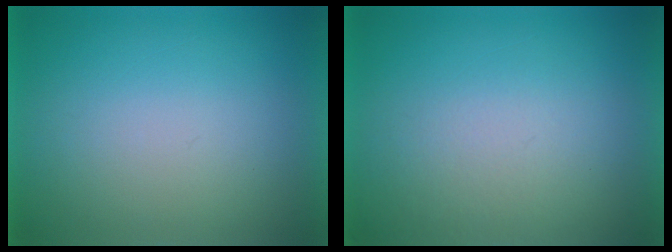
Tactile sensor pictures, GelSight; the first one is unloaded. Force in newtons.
{"total": 3.7}